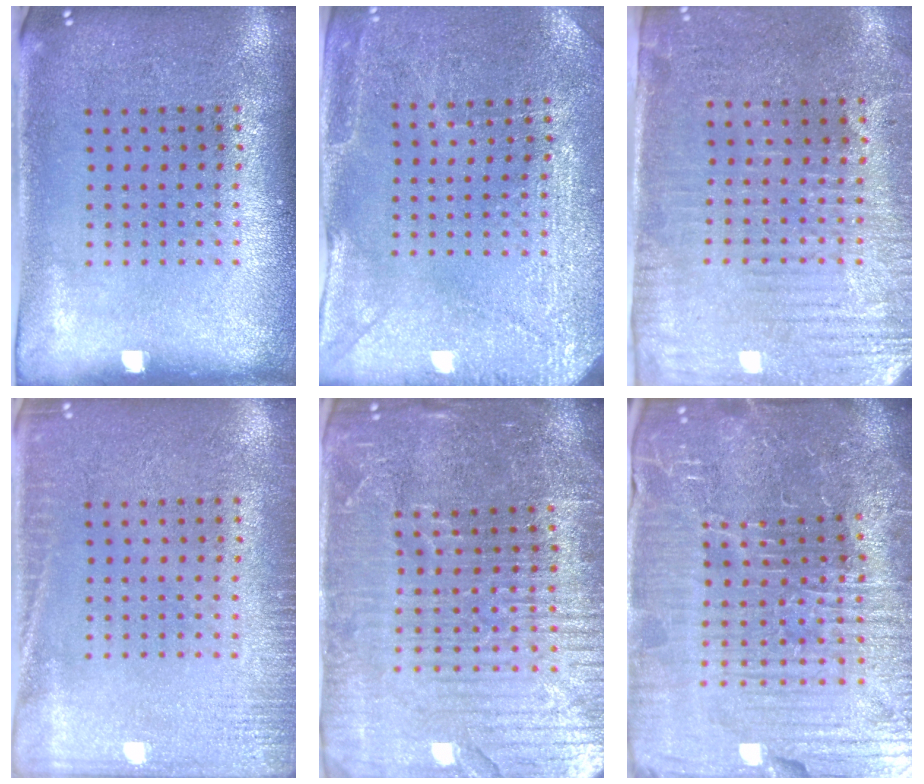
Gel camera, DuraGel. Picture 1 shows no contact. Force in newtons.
{"total": 2.9, "press": 2.8, "slide": 0.7}
{"total": 3.2, "press": 2.9, "slide": 1.4}
{"total": 2.4, "press": 2.4, "slide": 0.4}
{"total": 5.4, "press": 4.9, "slide": 2.3}
{"total": 7.3, "press": 6.6, "slide": 3.3}